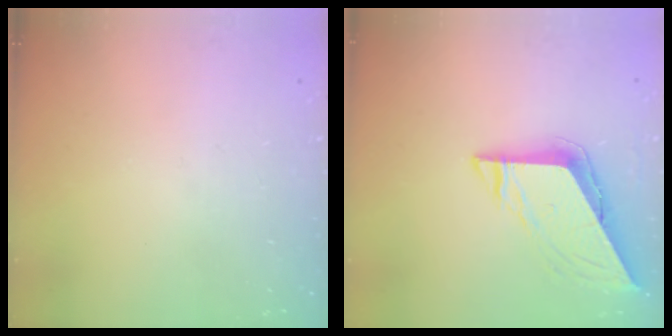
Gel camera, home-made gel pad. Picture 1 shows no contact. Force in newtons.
{"total": 7.8, "press": 7.8, "slide": 0.4}